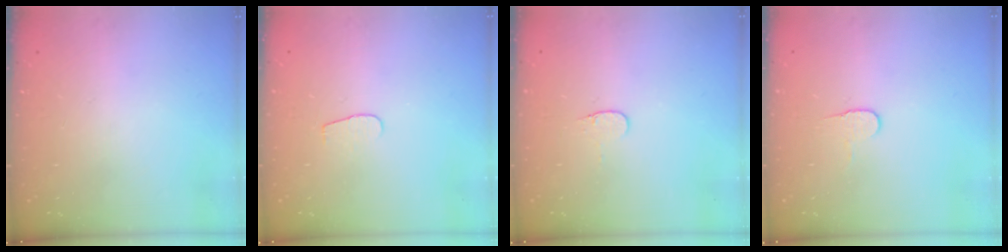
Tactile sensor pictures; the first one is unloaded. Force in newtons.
{"total": 3.2, "press": 3.2, "slide": 0.3}
{"total": 3.2, "press": 3.1, "slide": 0.4}
{"total": 5.4, "press": 5.4, "slide": 0.5}